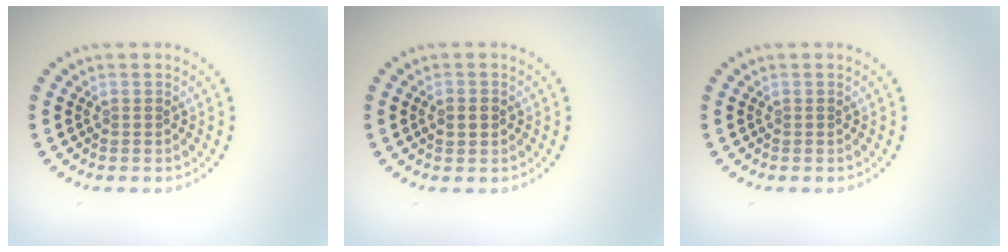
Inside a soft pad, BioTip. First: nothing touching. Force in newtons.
{"total": 1.9, "press": 1.9, "slide": 0.1}
{"total": 0.0}